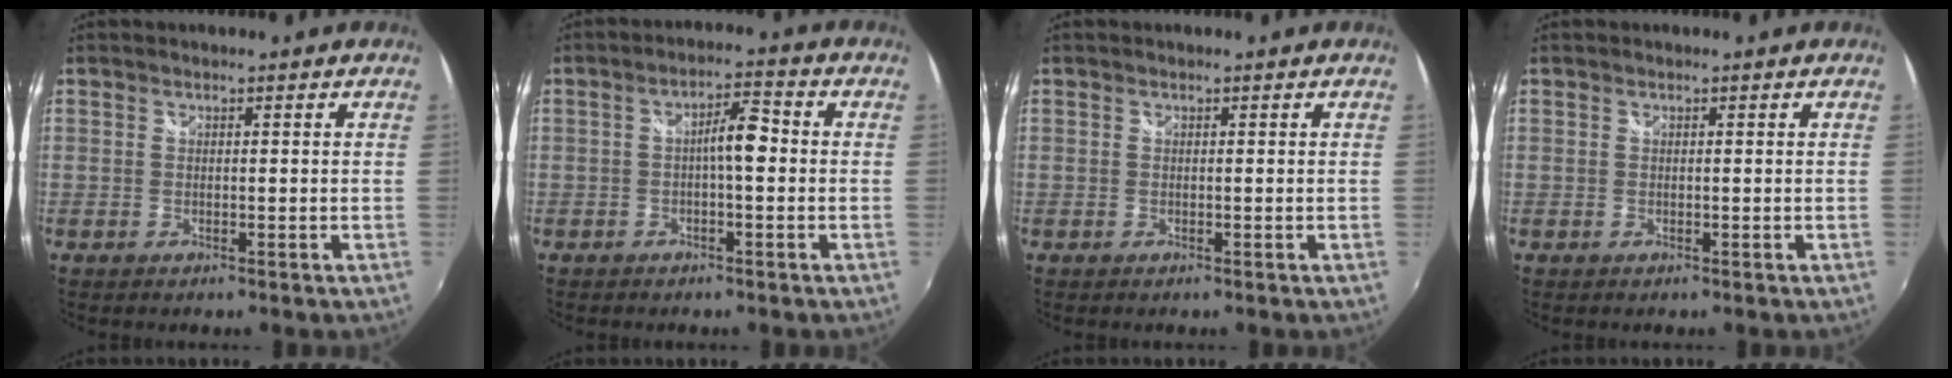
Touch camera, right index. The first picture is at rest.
{"total": 4.8, "force": [-0.4, 1.1, 4.7], "torque": [-0.077, 0.012, -0.007]}
{"total": 0.0}
{"total": 0.0}